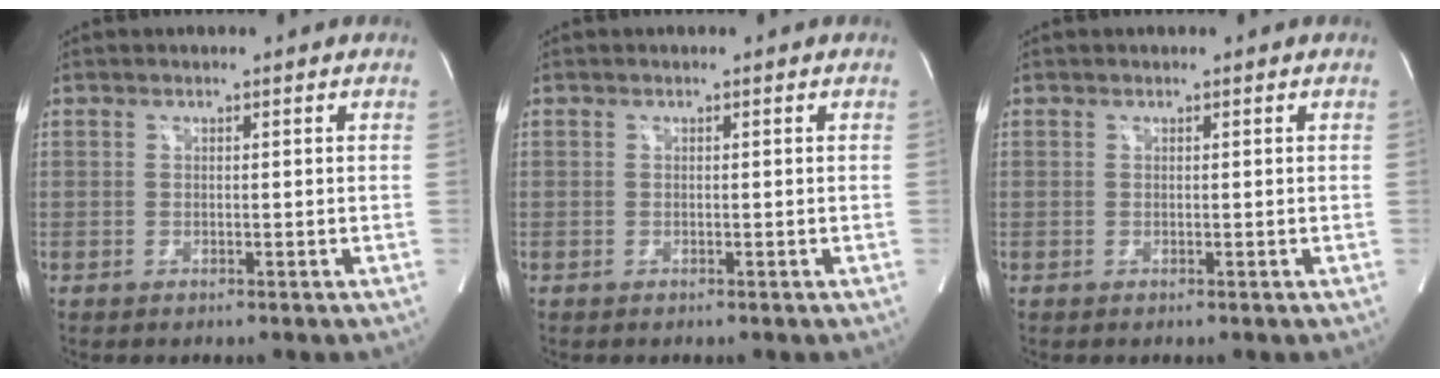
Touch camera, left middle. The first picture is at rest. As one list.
[{"total": 0.0}, {"total": 0.0}]